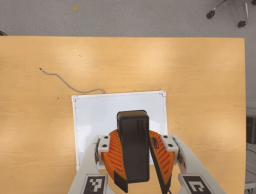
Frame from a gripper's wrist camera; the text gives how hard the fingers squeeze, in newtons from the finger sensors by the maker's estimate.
{"total": 10.7, "left": 10.9, "right": 10.5}